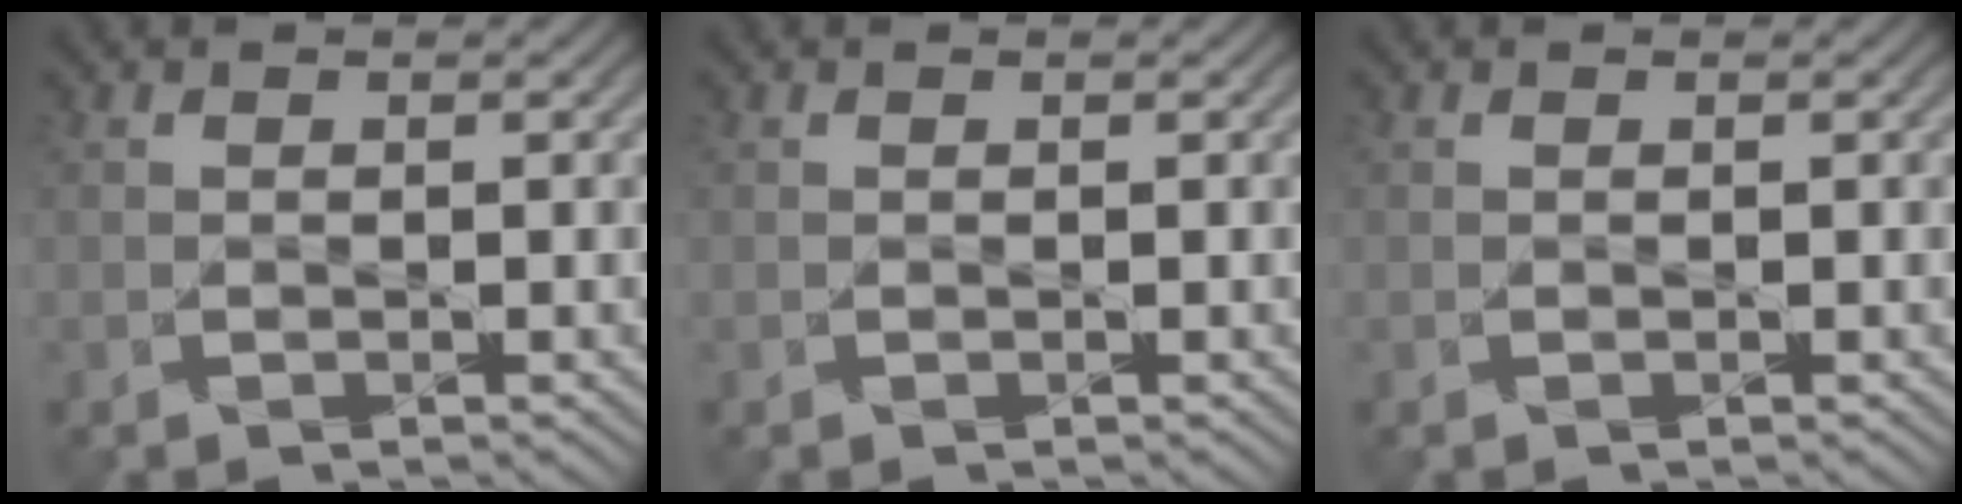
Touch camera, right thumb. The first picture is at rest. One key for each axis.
{"total": 0.0}
{"total": 0.0}